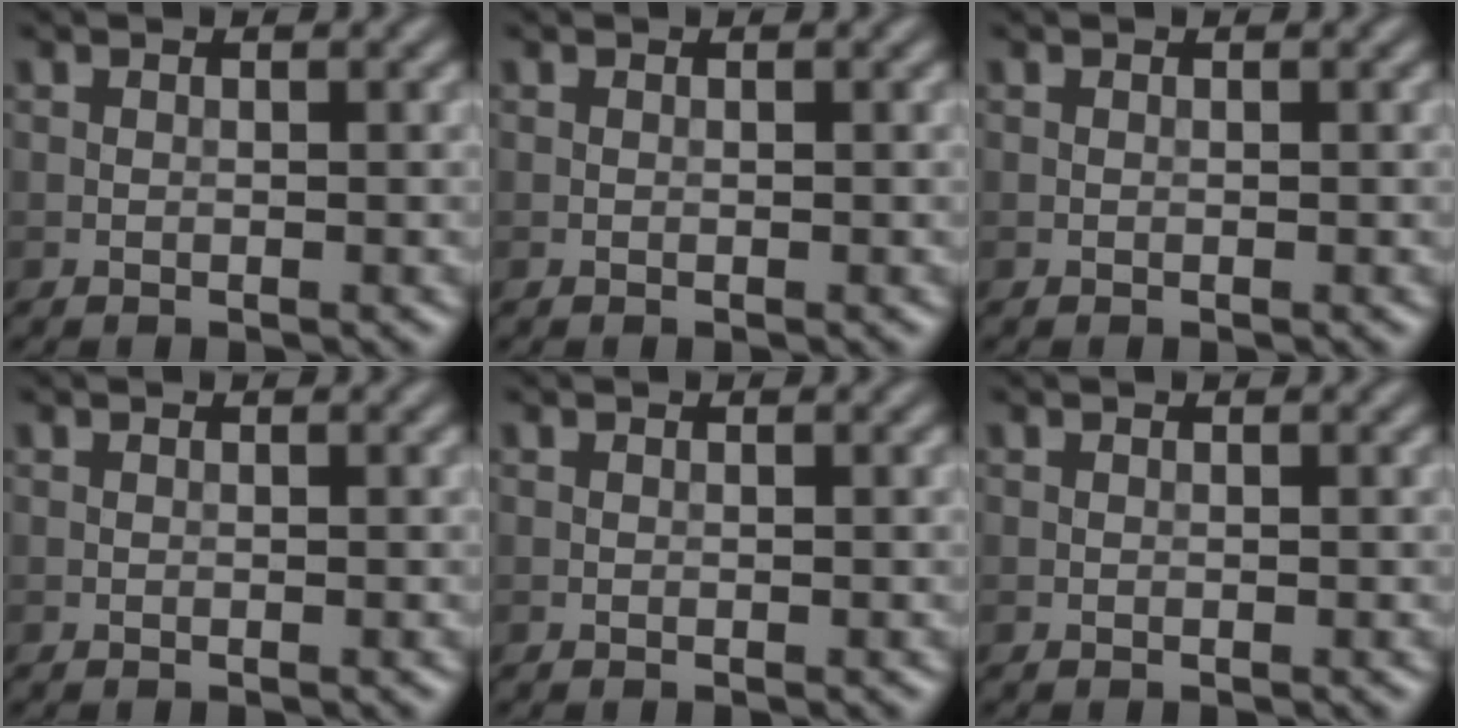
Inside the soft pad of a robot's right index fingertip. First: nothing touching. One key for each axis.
{"total": 0.0}
{"total": 0.0}
{"total": 0.0}
{"total": 0.0}
{"total": 0.0}